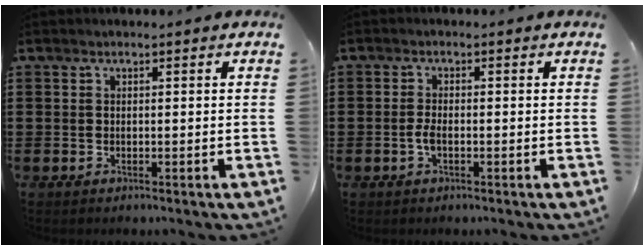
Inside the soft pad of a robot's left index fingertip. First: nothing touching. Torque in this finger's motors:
{"motor_torque": [0.26, 0.24, 0.24, 0.07]}